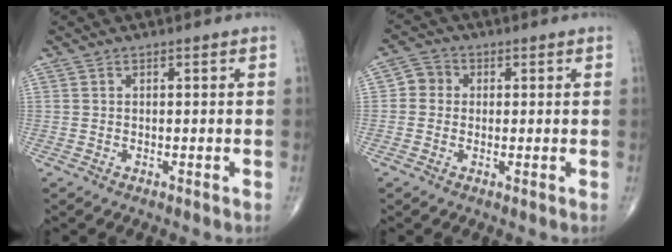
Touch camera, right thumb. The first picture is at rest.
{"total": 3.6, "force": [0.1, 3.4, 1.3], "torque": [-0.004, 0.007, -0.008]}